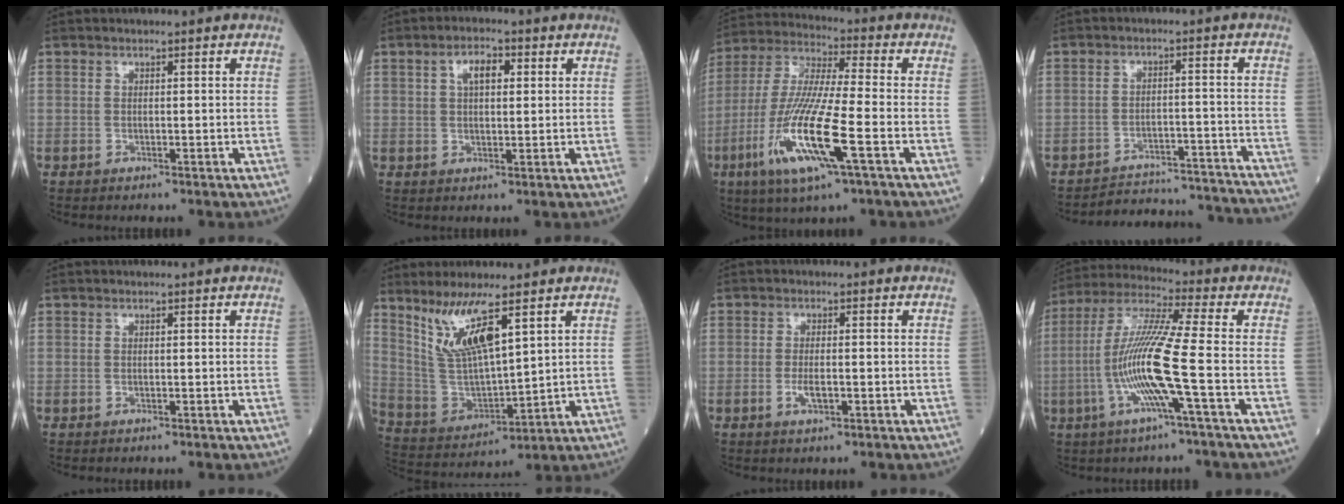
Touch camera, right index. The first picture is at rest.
{"total": 4.3, "force": [1.5, 2.0, 3.6], "torque": [-0.063, 0.011, 0.024]}
{"total": 16.6, "force": [-5.9, 1.2, 15.5], "torque": [-0.325, -0.021, -0.111]}
{"total": 16.4, "force": [-16.2, 2.1, 1.7], "torque": [-0.006, 0.028, -0.199]}
{"total": 0.0}
{"total": 10.6, "force": [6.3, 1.4, 8.3], "torque": [-0.177, -0.010, 0.139]}
{"total": 2.8, "force": [-0.9, 0.8, 2.5], "torque": [-0.052, -0.001, -0.014]}
{"total": 12.9, "force": [-3.2, -0.9, 12.4], "torque": [-0.255, -0.002, -0.072]}